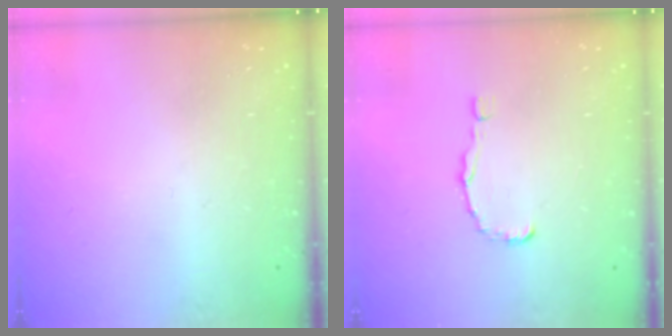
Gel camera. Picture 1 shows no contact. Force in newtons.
{"total": 1.5, "press": 1.5, "slide": 0.0}